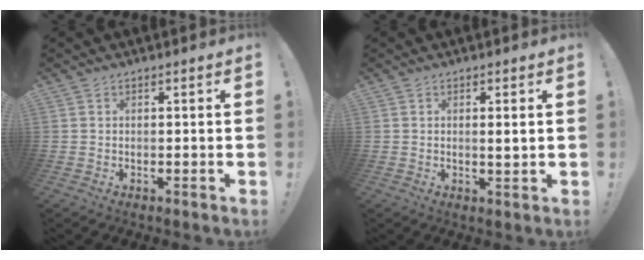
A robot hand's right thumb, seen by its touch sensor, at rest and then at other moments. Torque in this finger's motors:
{"motor_torque": [0.15, -0.46, 0.26, 0.16, 0.06]}